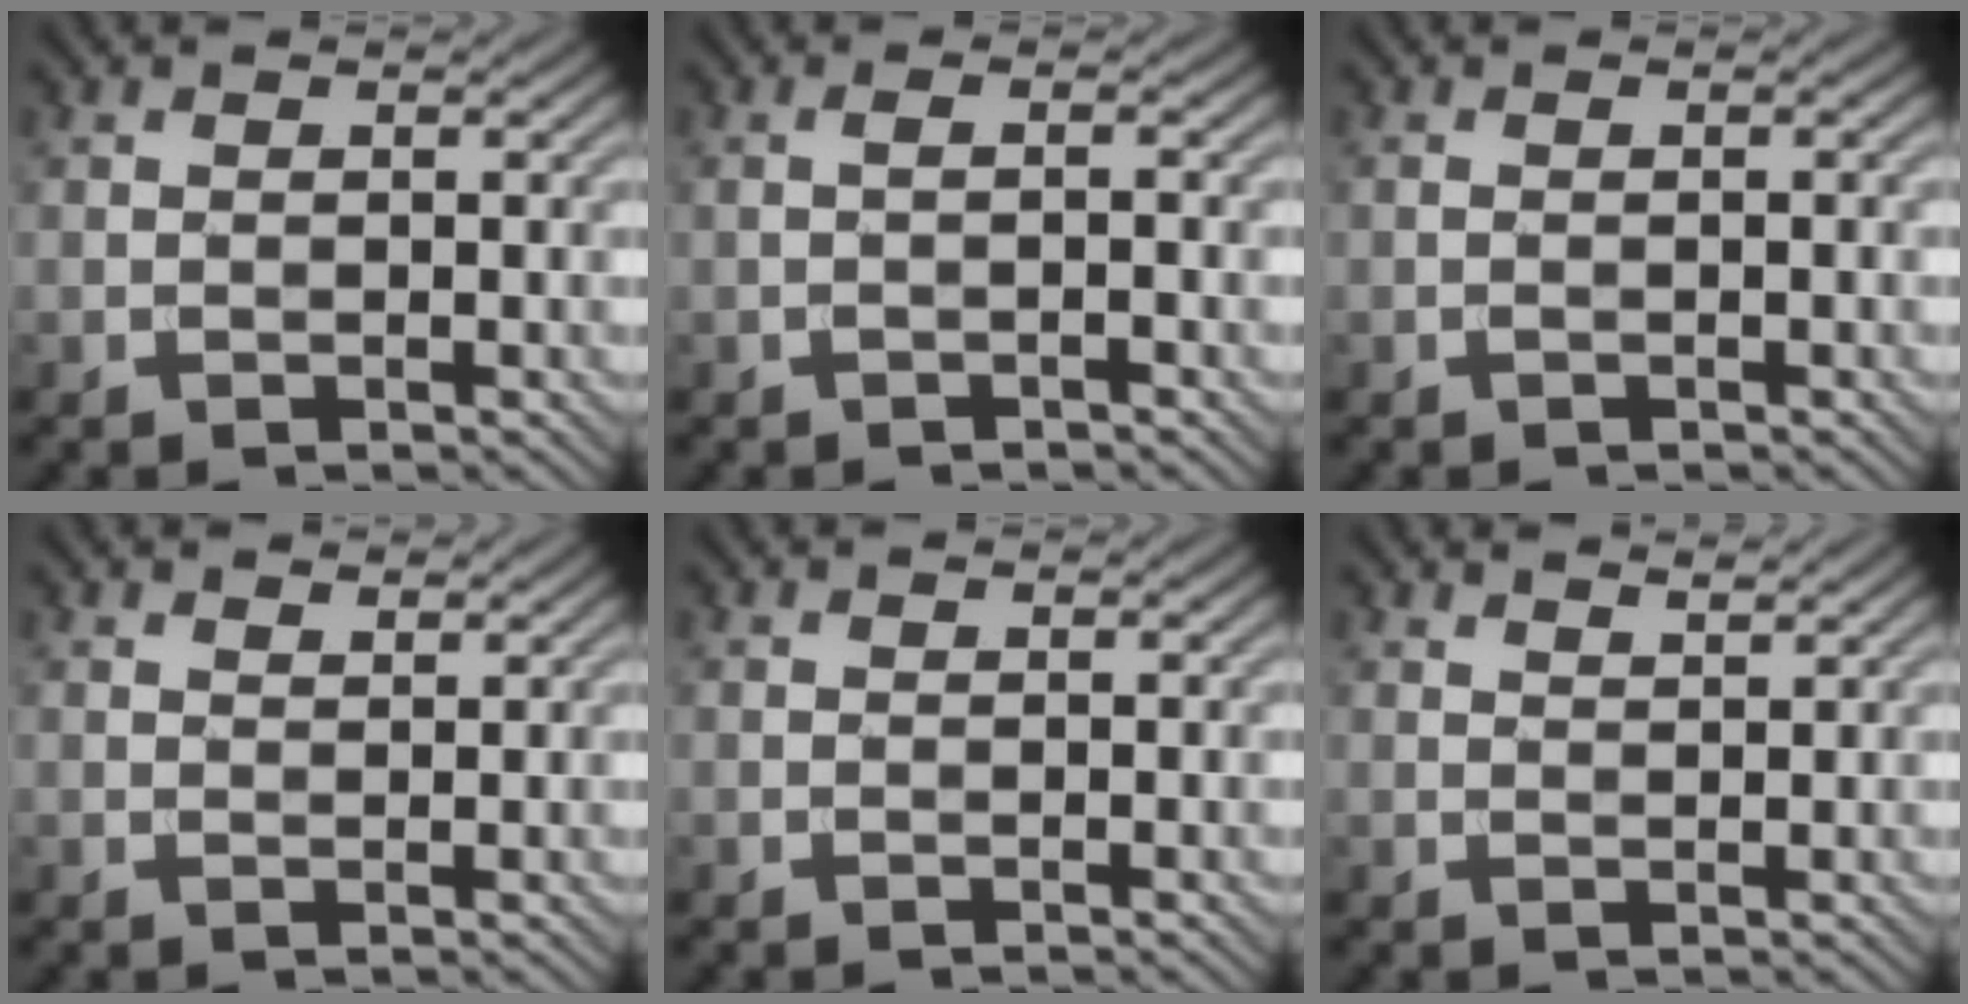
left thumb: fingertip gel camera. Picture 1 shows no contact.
{"total": 1.4, "force": [-0.5, 0.1, 1.3], "torque": [-0.020, 0.010, -0.017]}
{"total": 1.3, "force": [-0.1, 0.1, 1.3], "torque": [-0.022, 0.005, -0.006]}
{"total": 1.2, "force": [1.1, 0.3, 0.4], "torque": [-0.013, 0.000, 0.024]}
{"total": 0.0}
{"total": 1.8, "force": [1.6, 0.1, 0.8], "torque": [-0.019, -0.002, 0.029]}